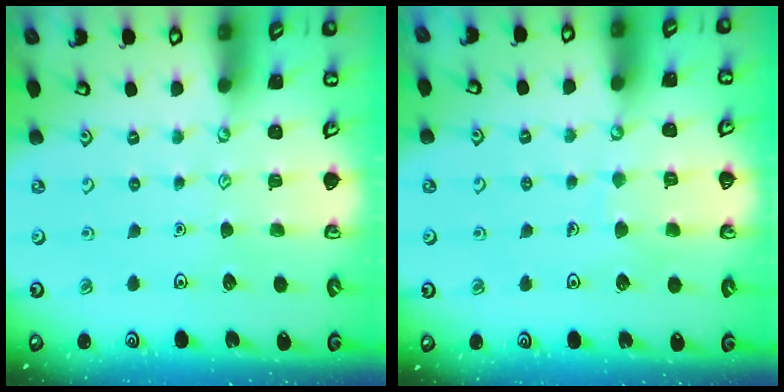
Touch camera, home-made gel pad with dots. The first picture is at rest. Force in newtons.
{"total": 5.1, "press": 5.1, "slide": 0.5}